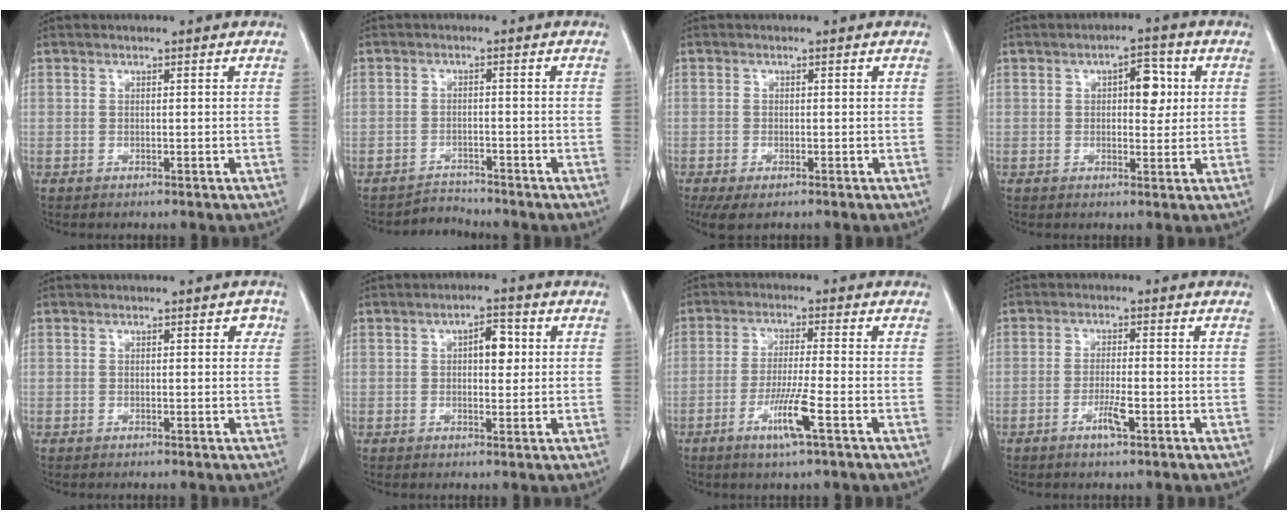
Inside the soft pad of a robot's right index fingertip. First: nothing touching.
{"total": 2.6, "force": [-2.2, 0.2, -1.3], "torque": [0.028, -0.006, -0.037]}
{"total": 4.0, "force": [-2.4, 1.6, 2.7], "torque": [-0.052, -0.012, -0.037]}
{"total": 5.1, "force": [1.1, 2.4, 4.3], "torque": [-0.059, 0.012, 0.015]}
{"total": 1.3, "force": [0.4, 0.8, 0.9], "torque": [-0.002, 0.006, 0.000]}
{"total": 4.1, "force": [0.9, 1.9, 3.6], "torque": [-0.053, 0.010, 0.012]}
{"total": 6.6, "force": [-3.0, -0.4, 5.9], "torque": [-0.113, -0.015, -0.058]}
{"total": 3.4, "force": [-1.6, 0.3, 3.0], "torque": [-0.058, -0.002, -0.030]}